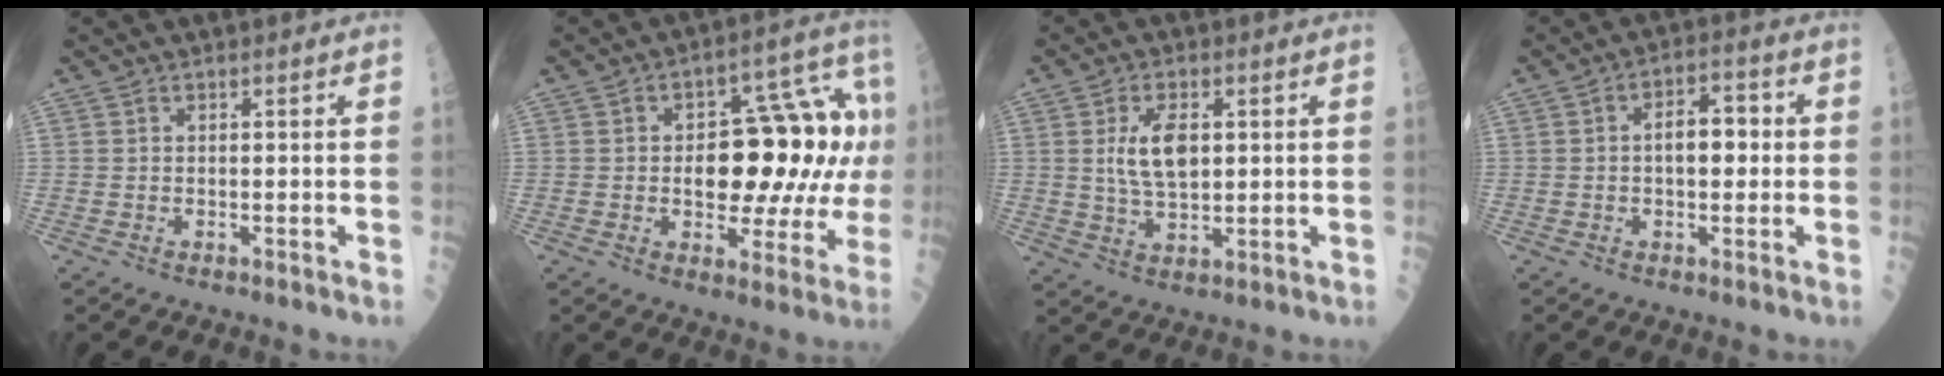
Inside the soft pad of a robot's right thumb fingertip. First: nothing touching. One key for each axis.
{"total": 19.4, "fx": 1.1, "fy": 9.9, "fz": 16.6, "tx": -0.181, "ty": 0.036, "tz": 0.020}
{"total": 7.8, "fx": 1.5, "fy": 3.9, "fz": 6.6, "tx": -0.112, "ty": -0.008, "tz": 0.032}
{"total": 6.8, "fx": 0.2, "fy": 3.7, "fz": 5.7, "tx": -0.070, "ty": 0.018, "tz": -0.003}